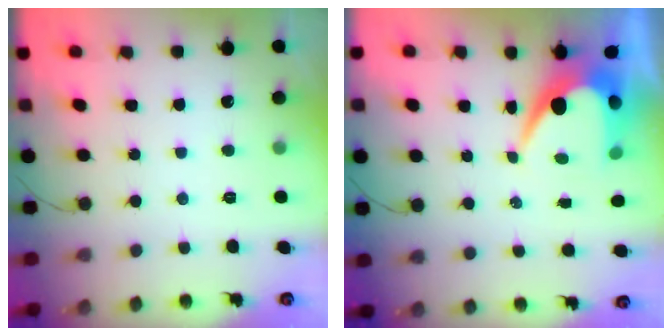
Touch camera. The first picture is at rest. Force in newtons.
{"total": 7.9, "press": 7.9, "slide": 0.8}